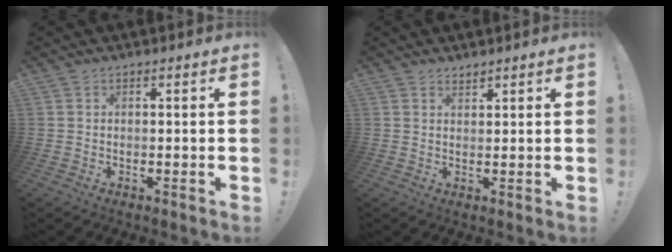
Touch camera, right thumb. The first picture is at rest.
{"total": 1.4, "force": [1.3, 0.4, 0.2], "torque": [0.010, -0.012, 0.023]}